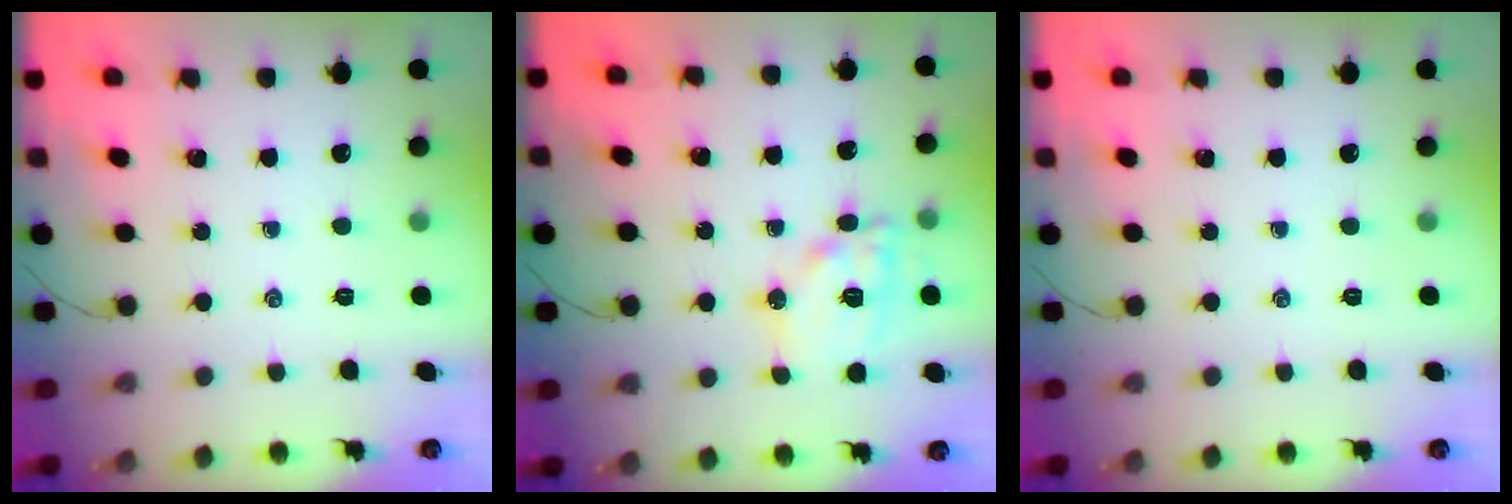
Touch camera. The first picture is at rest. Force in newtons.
{"total": 13.6, "press": 13.5, "slide": 1.4}
{"total": 0.0}